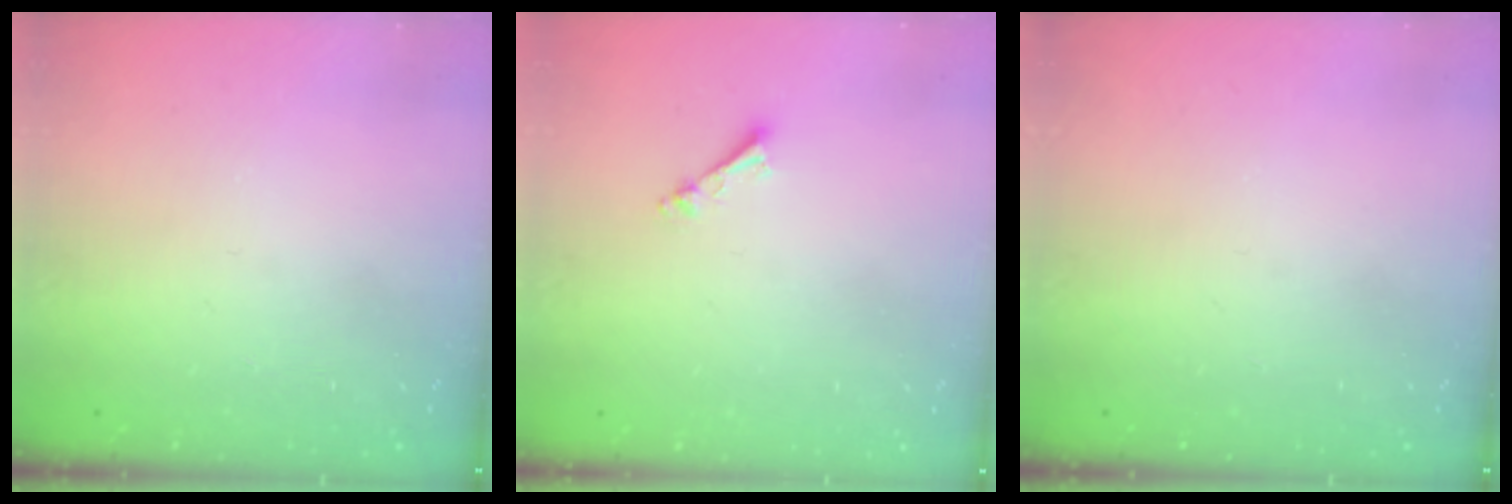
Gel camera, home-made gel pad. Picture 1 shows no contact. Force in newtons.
{"total": 3.3, "press": 3.3, "slide": 0.1}
{"total": 0.0}